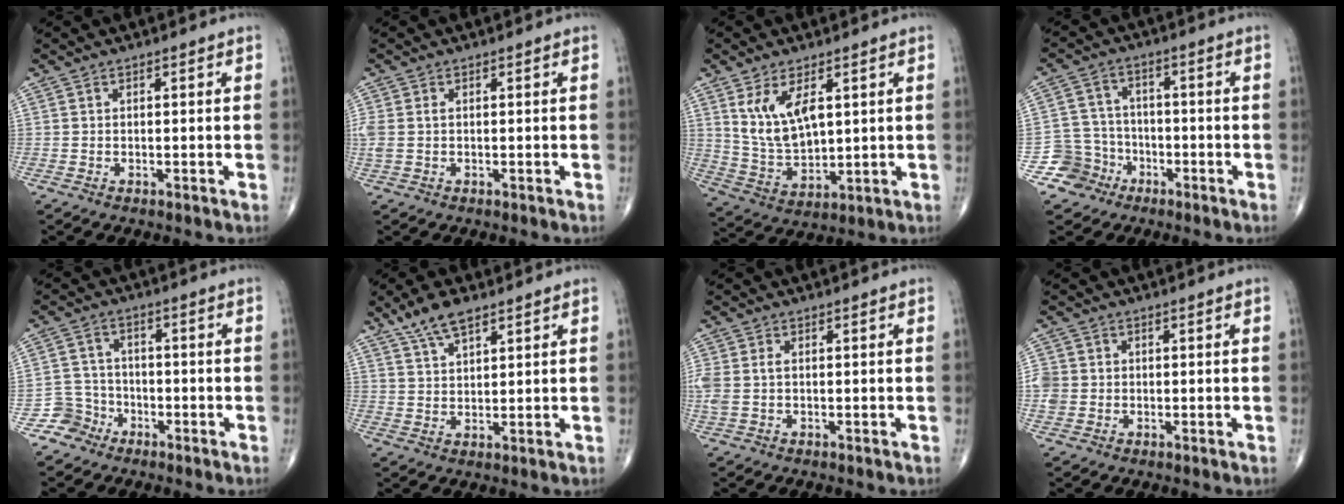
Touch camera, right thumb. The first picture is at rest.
{"total": 2.7, "force": [0.3, 1.7, 2.1], "torque": [-0.072, 0.012, 0.009]}
{"total": 10.4, "force": [3.9, 5.2, 8.1], "torque": [-0.140, -0.021, 0.090]}
{"total": 6.8, "force": [-3.7, 5.7, -0.3], "torque": [0.047, 0.037, -0.071]}
{"total": 5.0, "force": [-3.1, 3.9, -0.6], "torque": [0.042, 0.030, -0.065]}
{"total": 6.5, "force": [4.6, 2.3, 4.0], "torque": [-0.071, -0.016, 0.089]}
{"total": 3.7, "force": [0.2, 2.3, 2.9], "torque": [-0.091, 0.012, 0.006]}
{"total": 4.4, "force": [-0.1, 4.1, 1.7], "torque": [-0.033, 0.010, 0.002]}